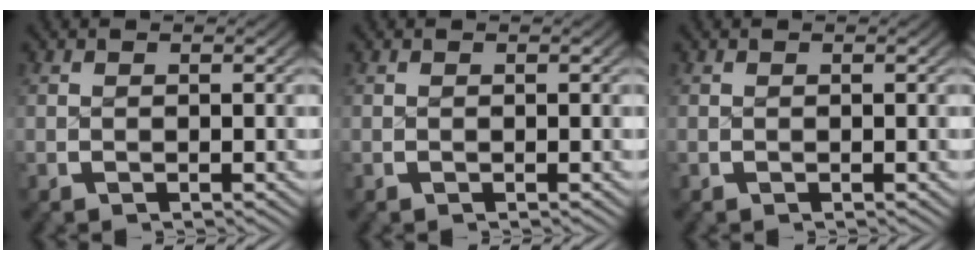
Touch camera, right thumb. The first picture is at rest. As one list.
[{"total": 0.0}, {"total": 0.0}]